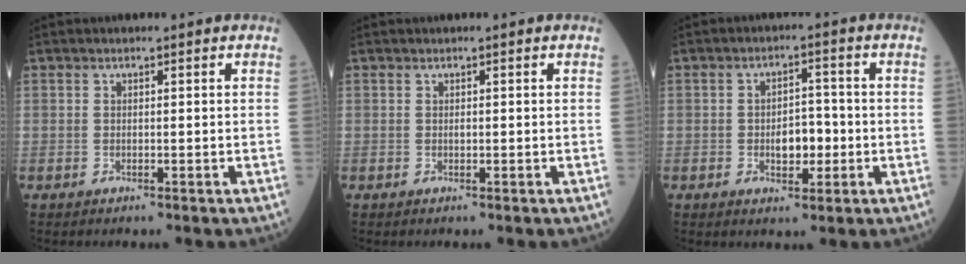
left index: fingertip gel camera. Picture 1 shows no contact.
{"total": 0.0}
{"total": 4.6, "force": [-1.2, 2.5, 3.7], "torque": [-0.054, 0.005, -0.018]}